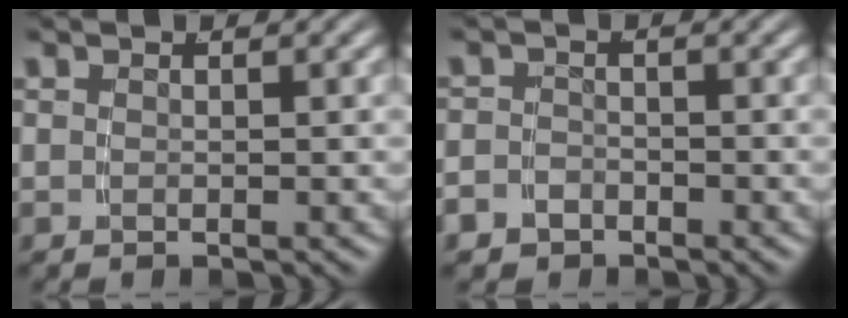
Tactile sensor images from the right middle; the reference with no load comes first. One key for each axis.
{"total": 2.6, "fx": -2.0, "fy": 1.7, "fz": 0.1, "tx": -0.010, "ty": -0.016, "tz": -0.031}